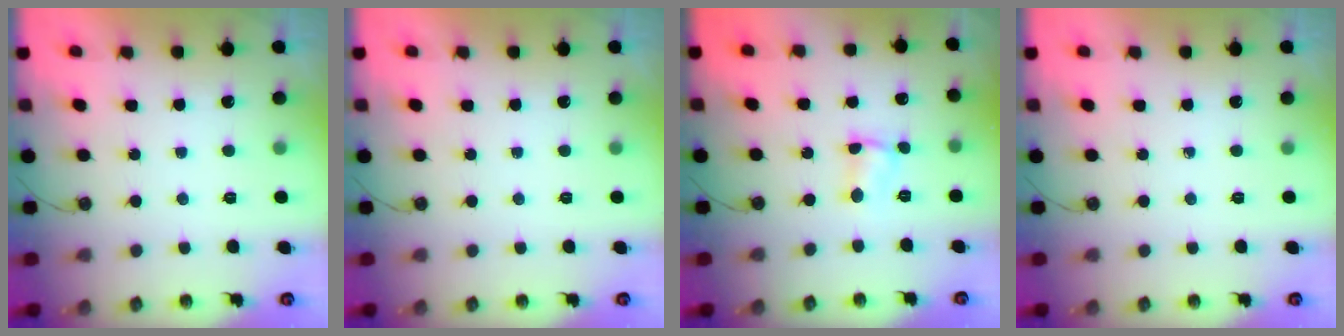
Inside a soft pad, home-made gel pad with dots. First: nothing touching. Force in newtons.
{"total": 0.0}
{"total": 2.8, "press": 2.8, "slide": 0.3}
{"total": 0.0}